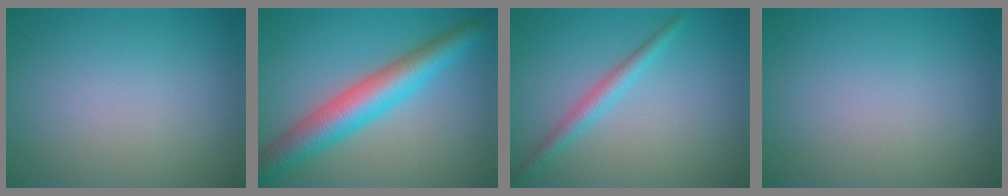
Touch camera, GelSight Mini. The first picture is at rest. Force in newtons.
{"total": 6.6, "press": 6.6, "slide": 0.0}
{"total": 2.1, "press": 2.1, "slide": 0.1}
{"total": 0.0}